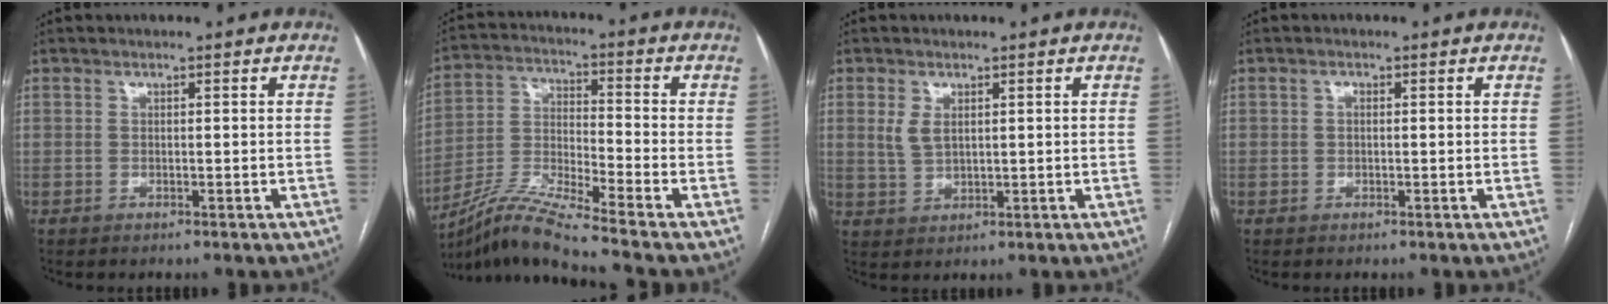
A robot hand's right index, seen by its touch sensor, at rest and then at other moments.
{"total": 11.1, "force": [-9.7, -2.1, 5.0], "torque": [-0.107, -0.011, -0.185]}
{"total": 3.1, "force": [1.0, 1.8, 2.3], "torque": [-0.051, 0.003, 0.027]}
{"total": 0.6, "force": [0.0, 0.4, 0.4], "torque": [-0.007, 0.003, -0.003]}